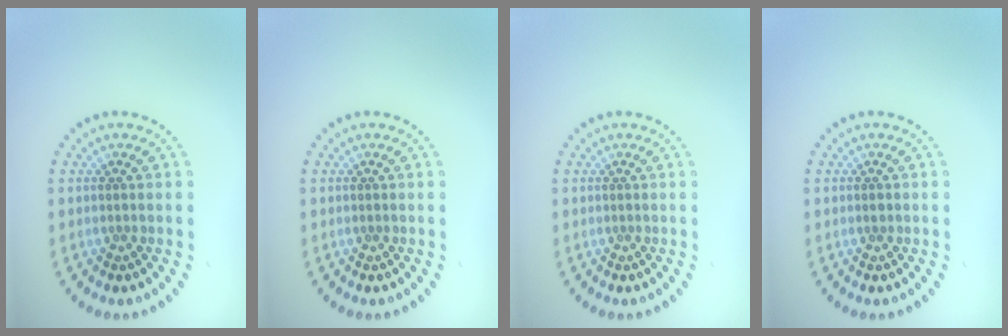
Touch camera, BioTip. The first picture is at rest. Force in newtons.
{"total": 0.0}
{"total": 0.0}
{"total": 0.6, "press": 0.6, "slide": 0.1}